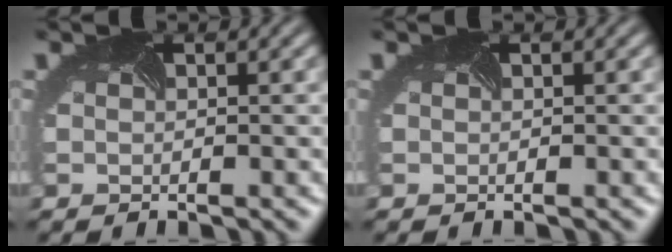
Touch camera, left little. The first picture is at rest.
{"total": 0.0}